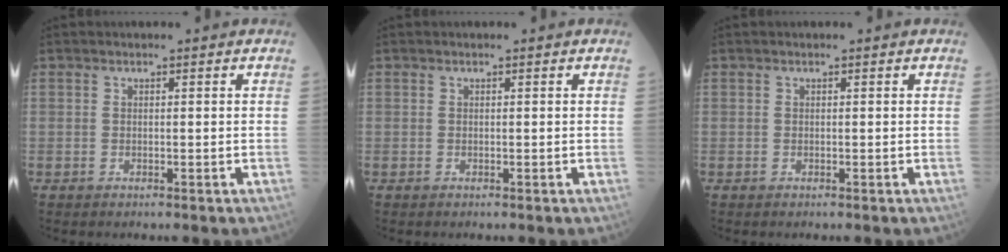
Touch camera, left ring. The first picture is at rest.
{"total": 0.0}
{"total": 0.0}